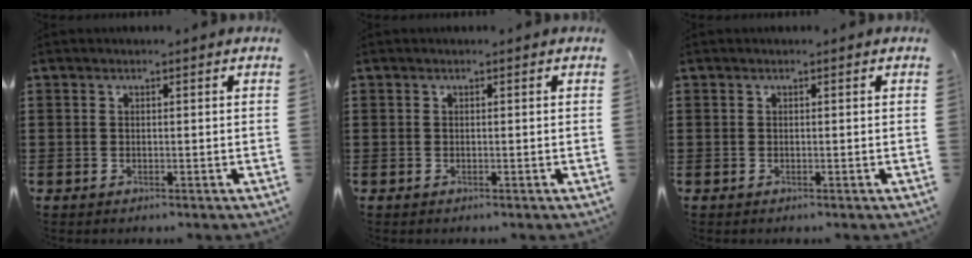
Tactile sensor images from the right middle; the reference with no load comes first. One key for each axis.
{"total": 0.0}
{"total": 0.0}